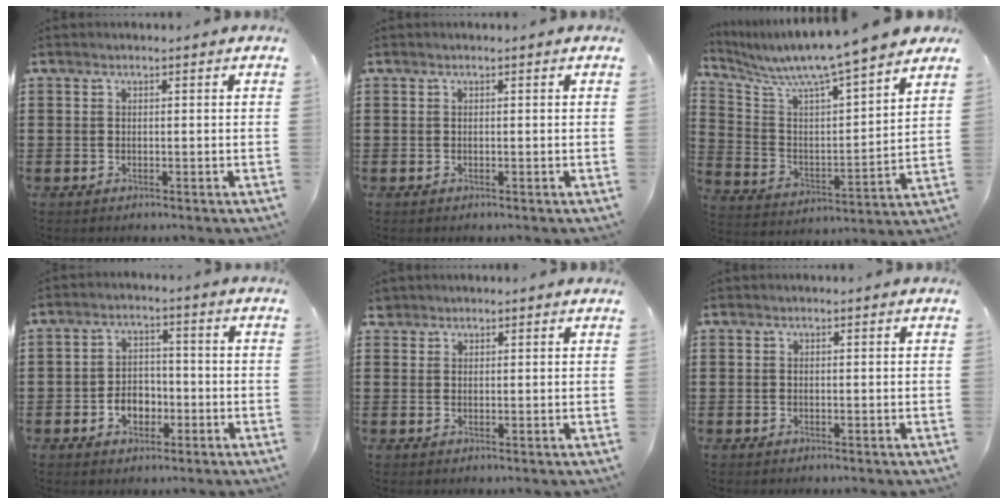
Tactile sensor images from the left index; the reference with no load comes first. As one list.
[{"total": 0.0}, {"total": 7.6, "force": [6.9, -0.2, 3.2], "torque": [-0.094, -0.060, 0.111]}, {"total": 4.2, "force": [-1.7, 2.7, 2.7], "torque": [-0.042, 0.003, -0.035]}, {"total": 1.8, "force": [1.5, 0.9, 0.2], "torque": [-0.010, 0.006, 0.029]}, {"total": 0.0}]